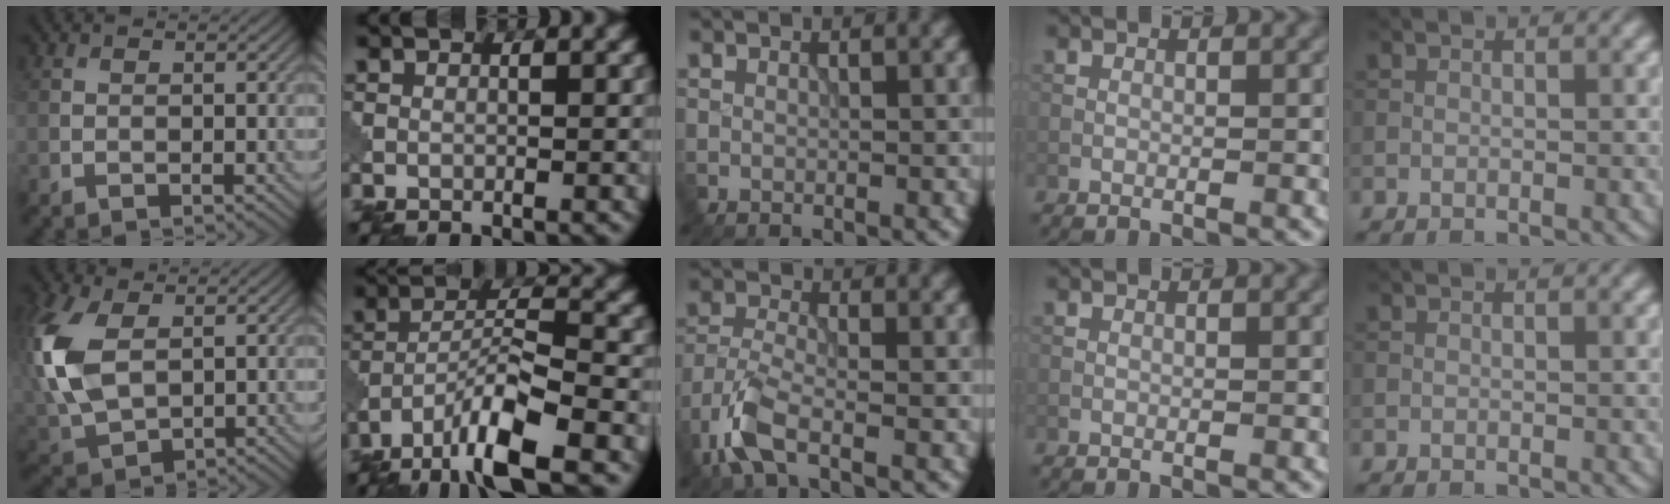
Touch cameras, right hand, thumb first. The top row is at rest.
{"thumb": {"total": 11.9, "force": [1.9, 7.6, 9.0], "torque": [-0.264, 0.003, 0.042]}, "index": {"total": 8.5, "force": [-5.5, 1.7, 6.2], "torque": [-0.110, 0.002, -0.106]}, "middle": {"total": 4.8, "force": [-2.9, 1.7, 3.4], "torque": [-0.085, -0.009, -0.073]}}